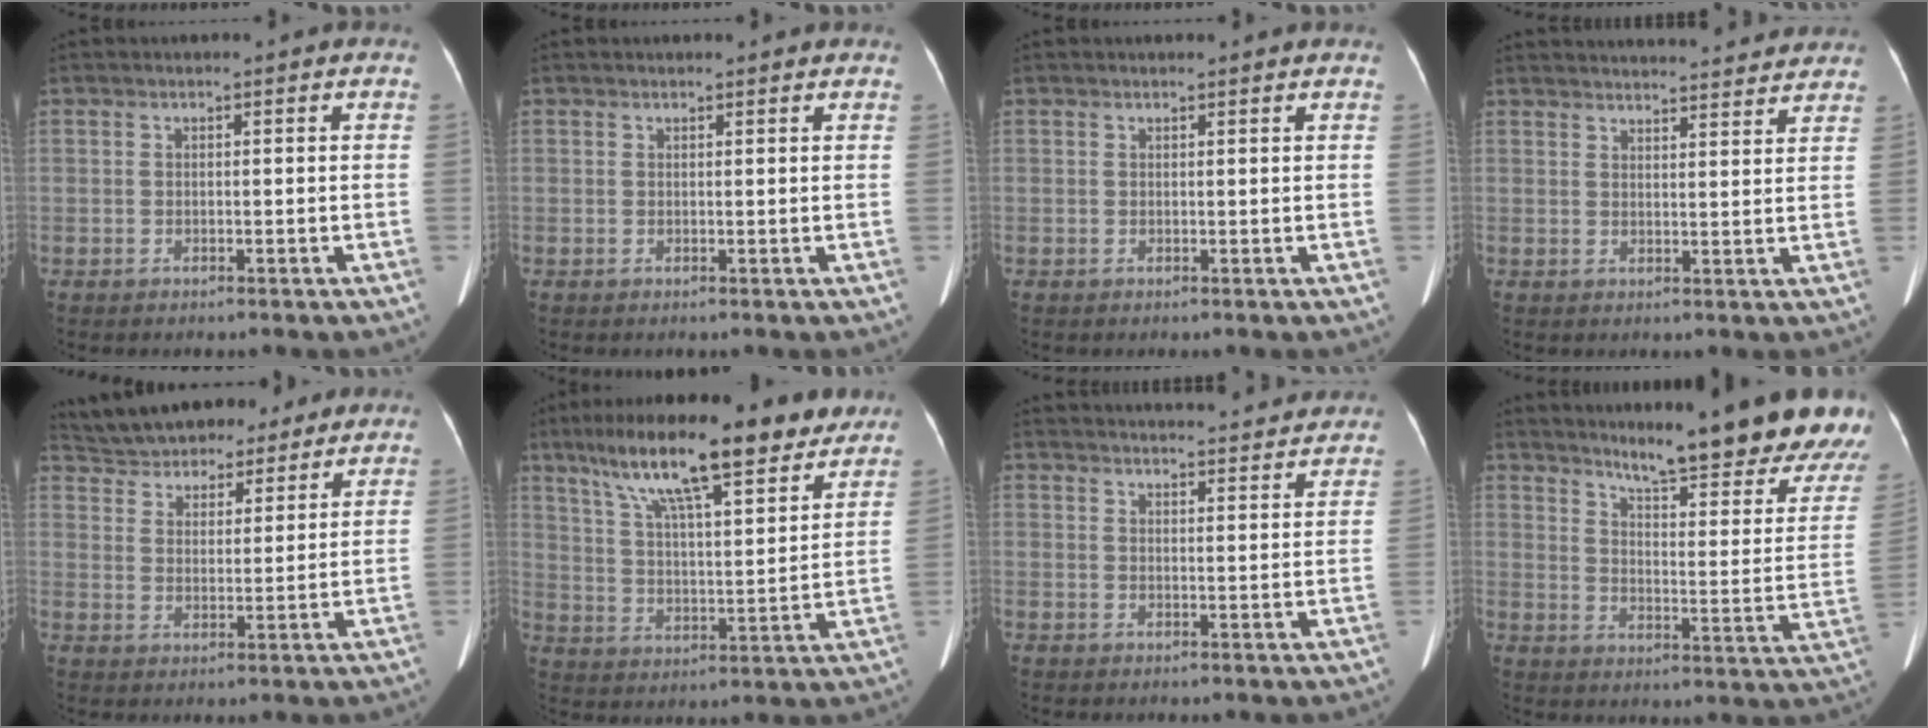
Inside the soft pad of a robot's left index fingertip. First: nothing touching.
{"total": 2.5, "force": [2.3, 0.5, 0.8], "torque": [-0.009, 0.003, 0.022]}
{"total": 2.5, "force": [2.3, 0.4, 0.8], "torque": [-0.011, 0.003, 0.024]}
{"total": 20.7, "force": [19.8, 3.0, 5.4], "torque": [-0.070, -0.002, 0.246]}
{"total": 17.7, "force": [15.6, 6.2, 5.8], "torque": [-0.115, 0.028, 0.238]}
{"total": 19.4, "force": [13.8, 3.9, 13.0], "torque": [-0.216, 0.030, 0.220]}
{"total": 21.7, "force": [20.8, 3.0, 5.7], "torque": [-0.079, -0.005, 0.260]}
{"total": 22.4, "force": [19.8, 1.3, 10.3], "torque": [-0.135, -0.109, 0.247]}